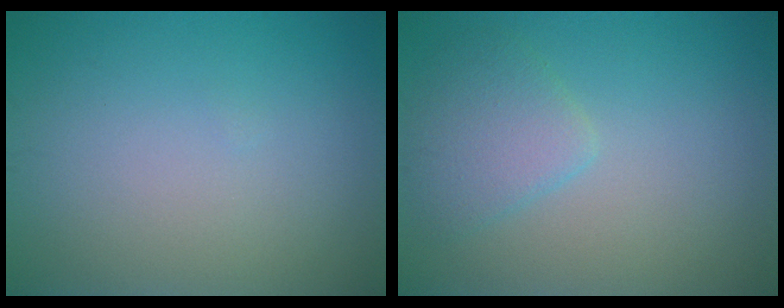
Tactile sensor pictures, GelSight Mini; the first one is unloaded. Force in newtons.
{"total": 2.8, "press": 2.8, "slide": 0.2}